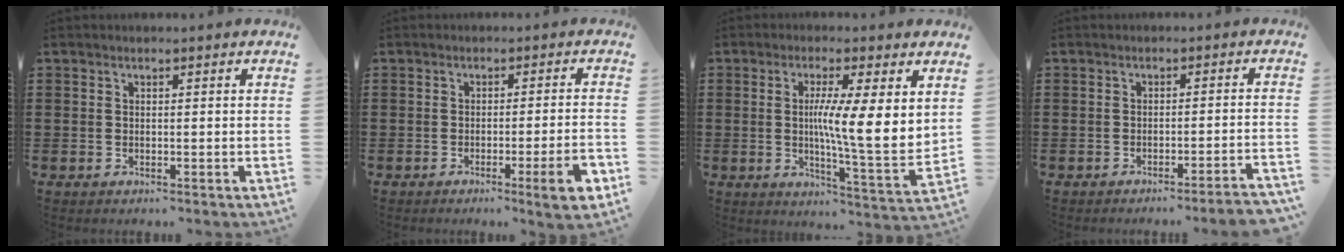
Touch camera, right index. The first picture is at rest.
{"total": 5.8, "force": [-2.5, 0.1, 5.2], "torque": [-0.079, -0.008, -0.039]}
{"total": 8.6, "force": [2.5, 0.5, 8.2], "torque": [-0.146, -0.022, 0.037]}
{"total": 2.5, "force": [-2.2, -0.5, 1.2], "torque": [-0.019, -0.006, -0.043]}